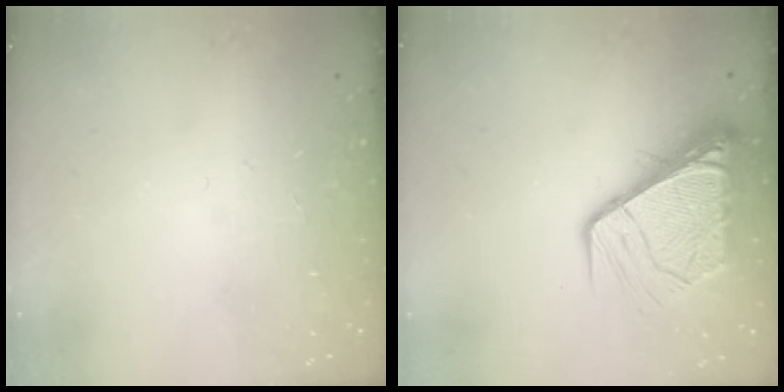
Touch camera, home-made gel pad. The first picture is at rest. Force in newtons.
{"total": 14.6, "press": 14.5, "slide": 1.7}